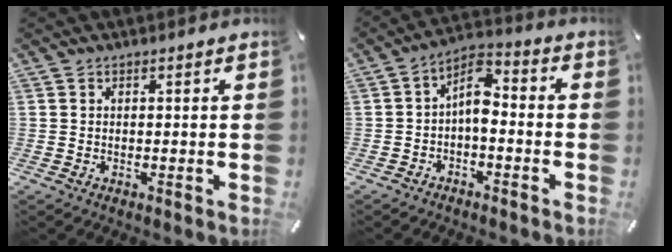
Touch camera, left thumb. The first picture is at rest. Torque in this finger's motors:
{"motor_torque": [-0.49, 0.93, 0.57, -0.01, 0.04]}